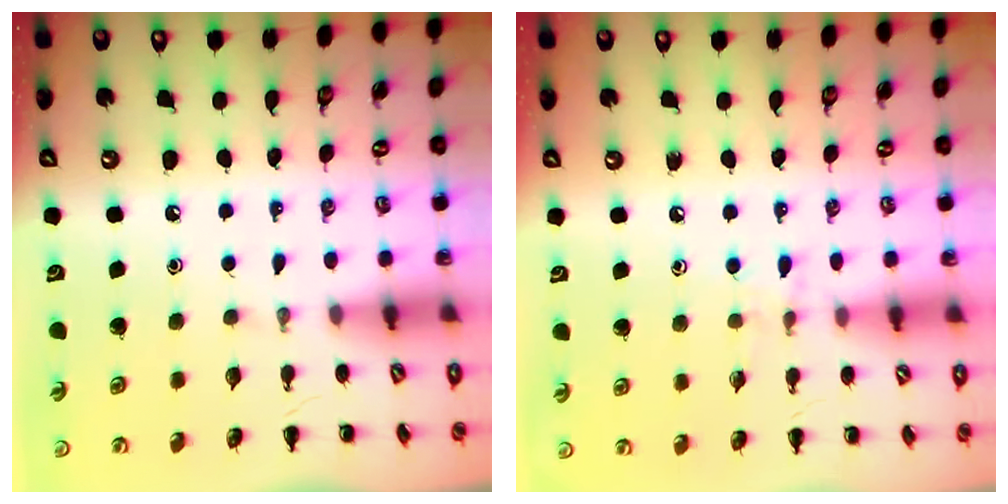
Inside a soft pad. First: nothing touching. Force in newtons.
{"total": 6.6, "press": 6.3, "slide": 1.8}